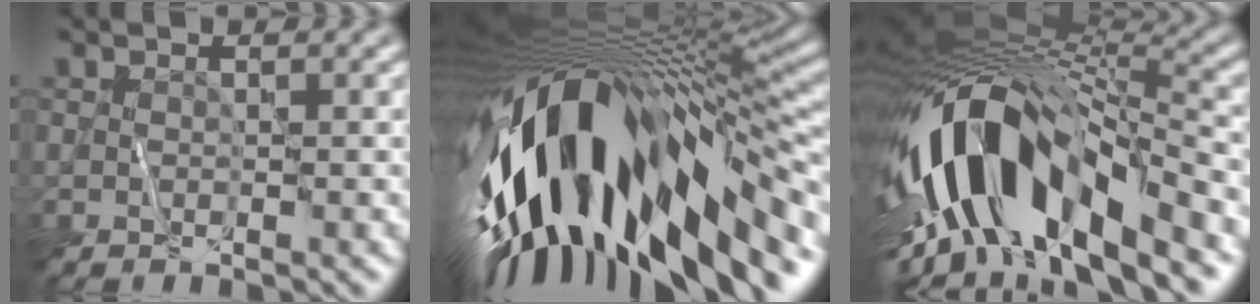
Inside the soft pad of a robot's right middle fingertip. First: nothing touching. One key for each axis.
{"total": 17.0, "fx": -5.0, "fy": 6.8, "fz": 14.8, "tx": -0.264, "ty": -0.017, "tz": -0.076}
{"total": 14.3, "fx": -4.1, "fy": 6.0, "fz": 12.3, "tx": -0.227, "ty": 0.024, "tz": -0.075}